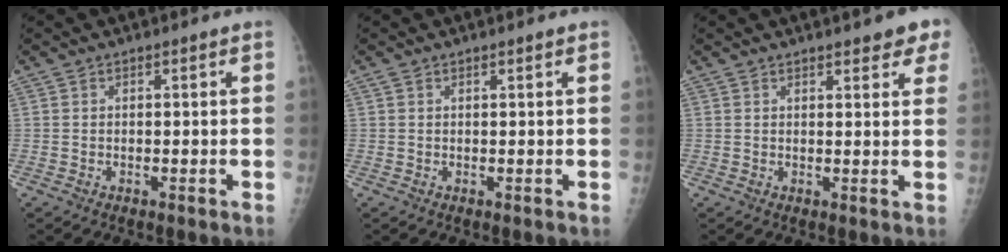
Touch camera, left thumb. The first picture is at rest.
{"total": 1.0, "force": [0.7, 0.3, 0.7], "torque": [-0.016, 0.003, 0.014]}
{"total": 6.5, "force": [4.6, 2.0, 4.2], "torque": [-0.026, -0.012, 0.050]}